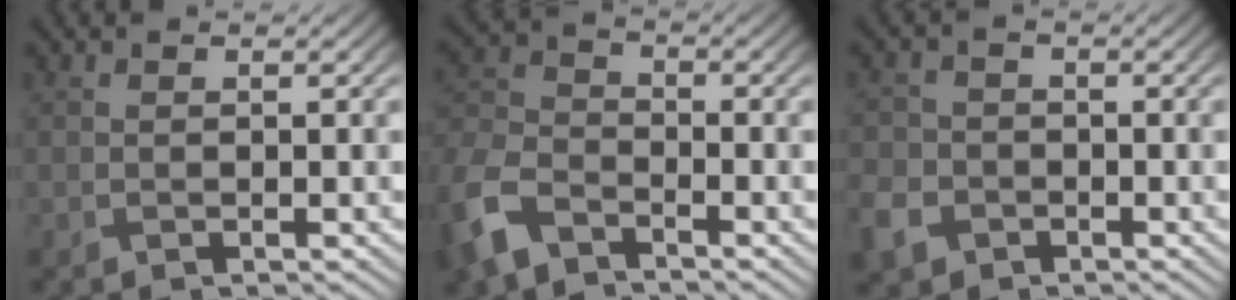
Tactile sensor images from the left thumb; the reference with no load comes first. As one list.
[{"total": 9.0, "force": [-5.9, 5.0, 4.6], "torque": [-0.125, -0.018, -0.136]}, {"total": 4.5, "force": [-2.5, 3.4, 1.6], "torque": [-0.054, -0.007, -0.058]}]